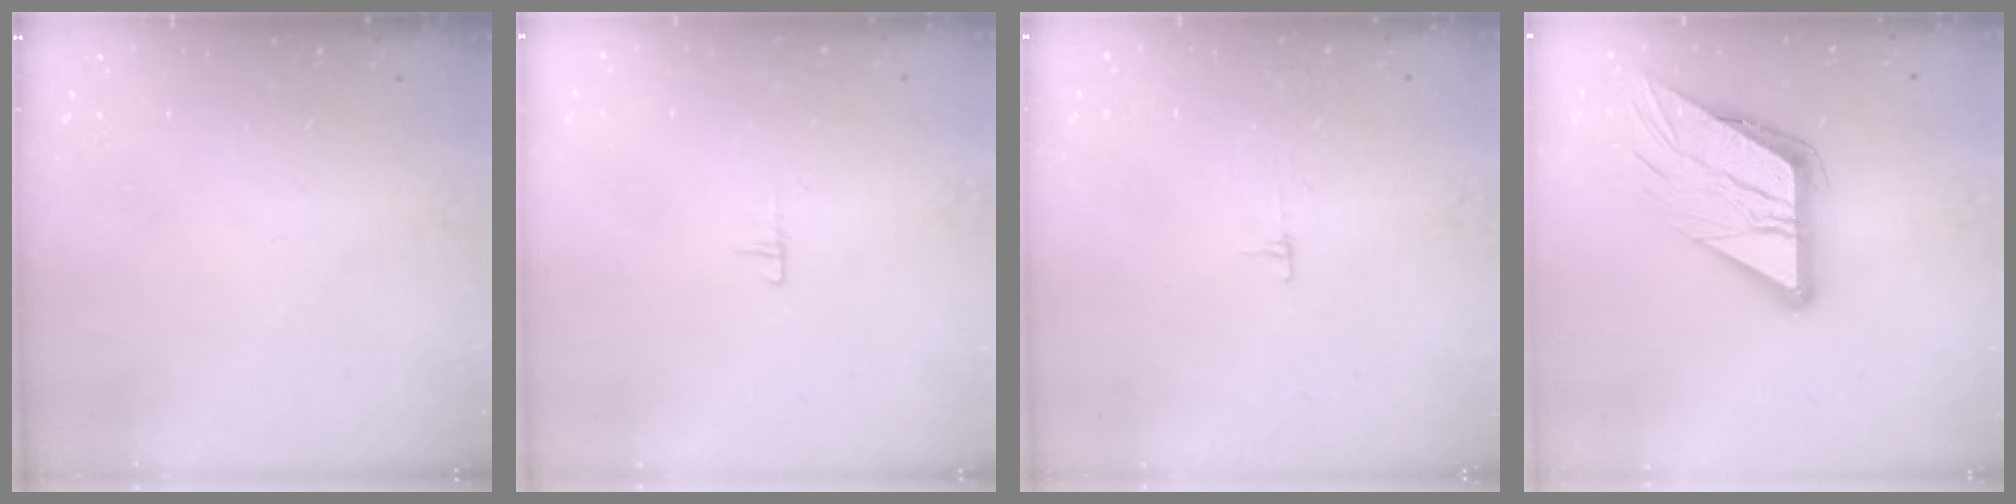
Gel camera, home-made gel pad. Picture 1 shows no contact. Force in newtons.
{"total": 3.6, "press": 3.5, "slide": 0.3}
{"total": 3.3, "press": 3.3, "slide": 0.4}
{"total": 18.8, "press": 18.6, "slide": 2.2}